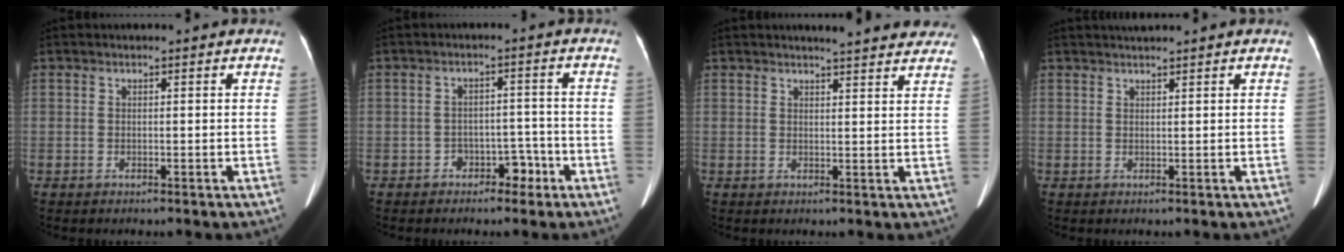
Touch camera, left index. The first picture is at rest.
{"total": 3.7, "force": [-2.3, 2.4, 1.5], "torque": [-0.016, 0.016, -0.029]}
{"total": 10.5, "force": [9.6, 1.5, 3.9], "torque": [-0.031, -0.004, 0.092]}
{"total": 1.8, "force": [1.6, -0.4, 0.6], "torque": [-0.006, 0.015, 0.033]}